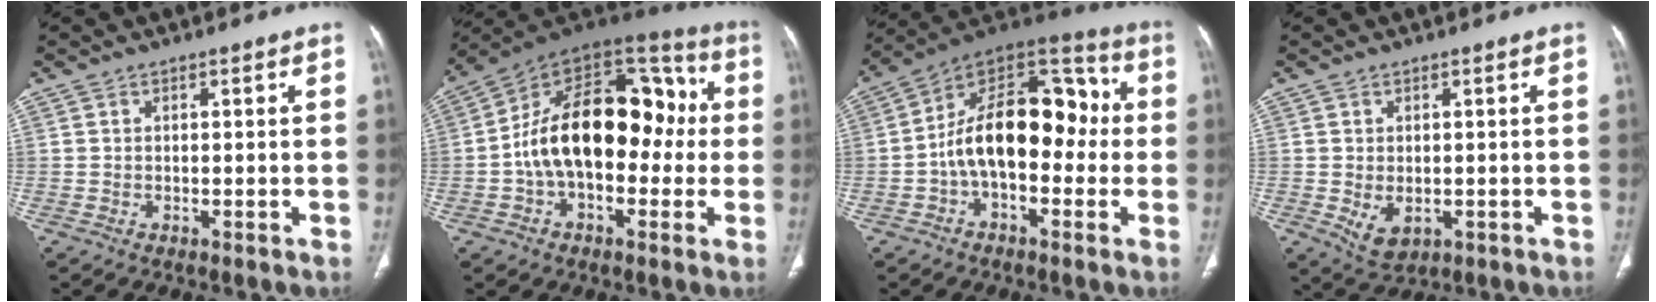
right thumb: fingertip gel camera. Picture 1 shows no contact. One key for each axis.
{"total": 23.7, "fx": -0.4, "fy": 14.5, "fz": 18.8, "tx": -0.274, "ty": 0.058, "tz": -0.013}
{"total": 19.3, "fx": -1.1, "fy": 11.4, "fz": 15.6, "tx": -0.220, "ty": 0.056, "tz": -0.030}
{"total": 4.7, "fx": -0.9, "fy": 3.2, "fz": 3.3, "tx": -0.052, "ty": -0.006, "tz": 0.002}